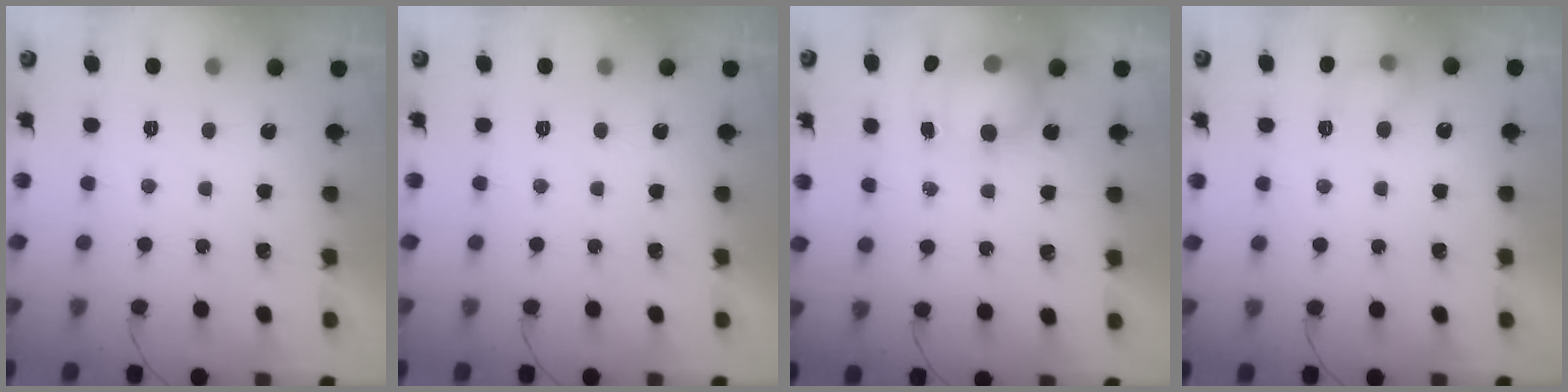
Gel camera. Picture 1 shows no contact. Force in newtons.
{"total": 0.0}
{"total": 9.1, "press": 8.7, "slide": 2.6}
{"total": 6.0, "press": 5.8, "slide": 1.6}